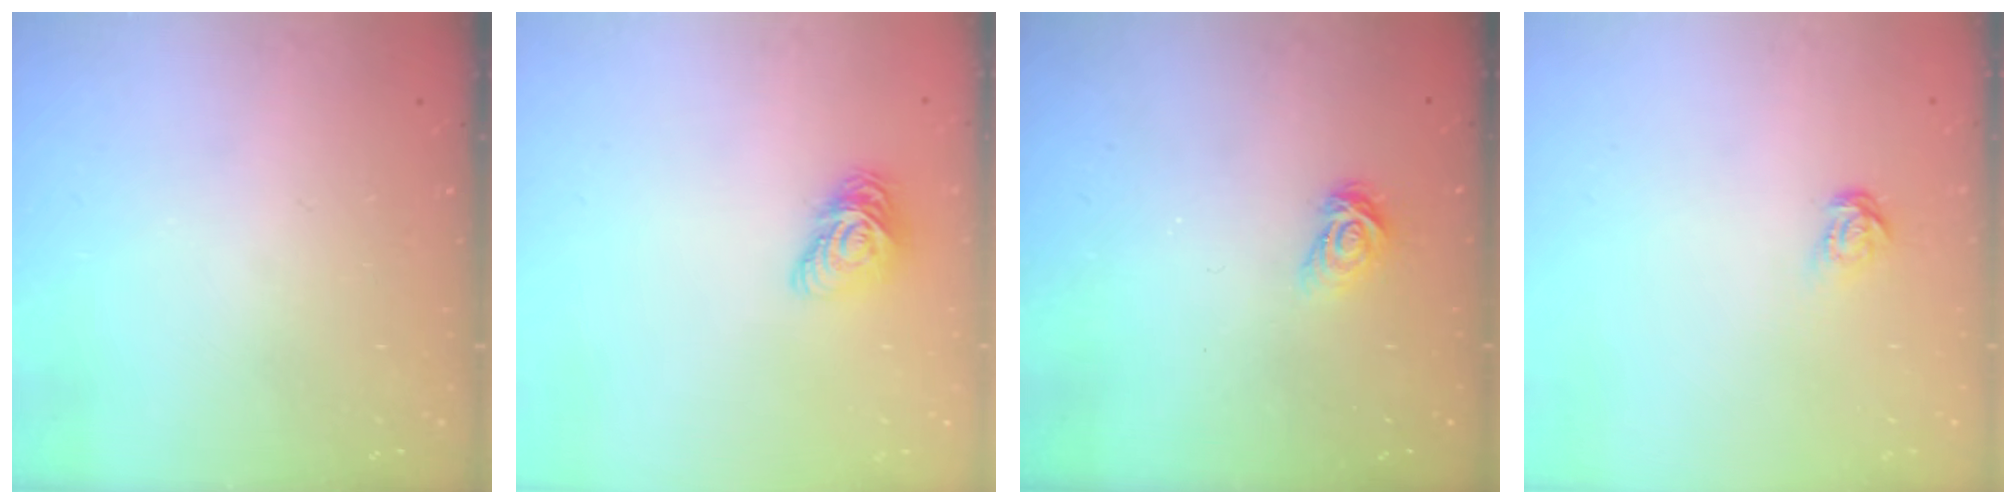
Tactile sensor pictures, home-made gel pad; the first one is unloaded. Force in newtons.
{"total": 9.4, "press": 9.4, "slide": 0.5}
{"total": 3.8, "press": 3.8, "slide": 0.4}
{"total": 3.8, "press": 3.7, "slide": 0.3}